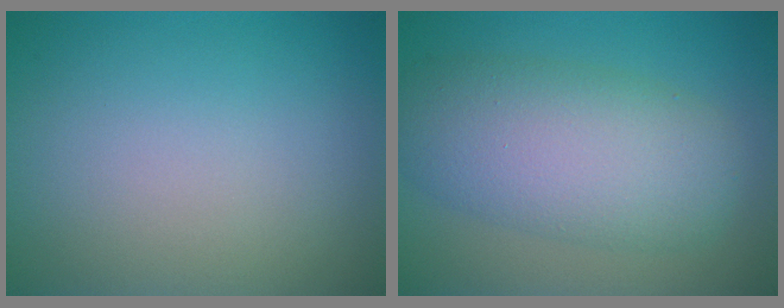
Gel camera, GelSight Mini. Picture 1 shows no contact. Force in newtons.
{"total": 8.0, "press": 8.0, "slide": 0.2}